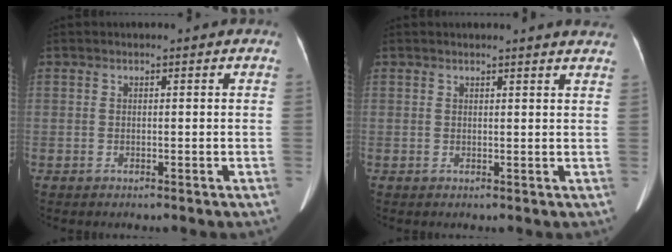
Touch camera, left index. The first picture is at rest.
{"total": 5.0, "force": [4.7, -0.3, 1.6], "torque": [-0.019, -0.001, 0.030]}